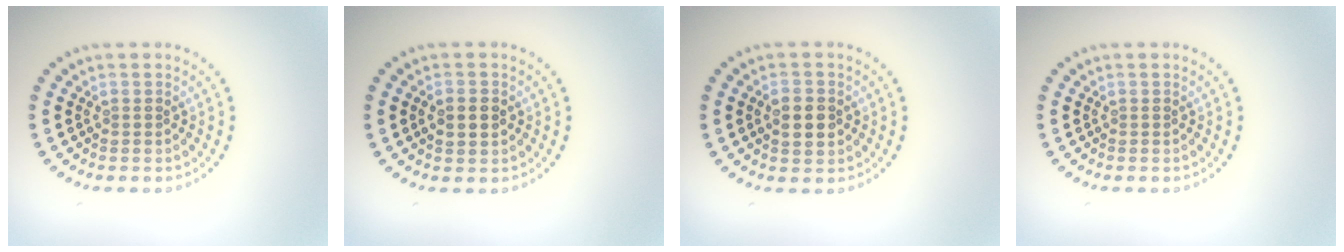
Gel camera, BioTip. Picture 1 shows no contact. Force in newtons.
{"total": 2.7, "press": 2.7, "slide": 0.1}
{"total": 2.4, "press": 2.4, "slide": 0.1}
{"total": 0.0}